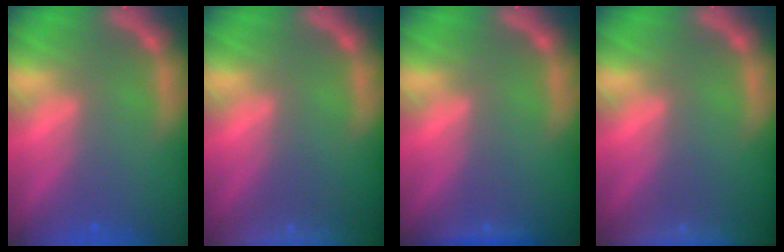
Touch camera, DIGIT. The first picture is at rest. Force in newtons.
{"total": 9.5}
{"total": 1.4}
{"total": 8.0}